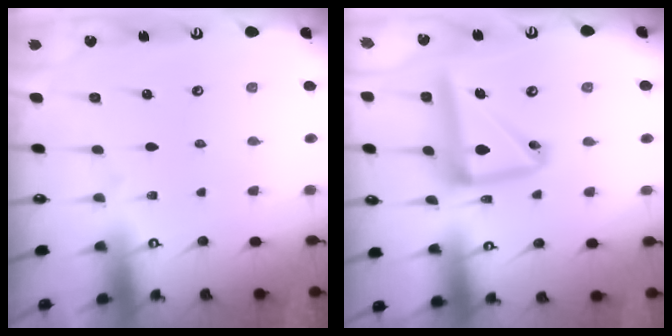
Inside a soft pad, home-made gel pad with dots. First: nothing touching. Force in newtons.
{"total": 13.7, "press": 13.6, "slide": 1.3}